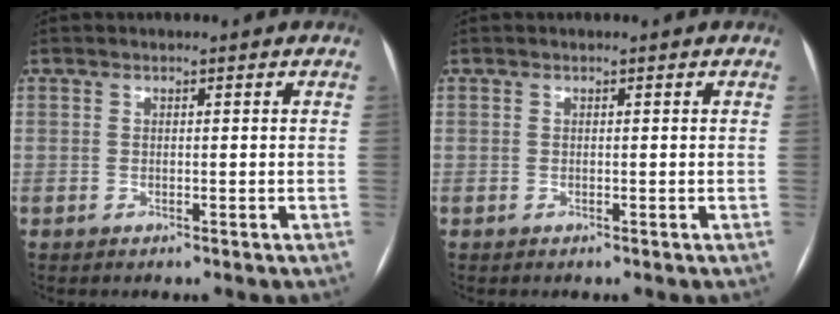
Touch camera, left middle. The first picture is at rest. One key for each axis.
{"total": 0.0}